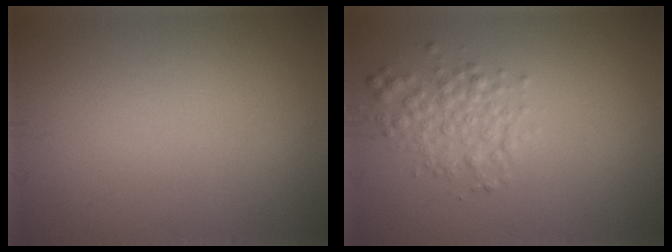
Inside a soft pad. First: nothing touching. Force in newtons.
{"total": 2.8, "press": 2.8, "slide": 0.1}